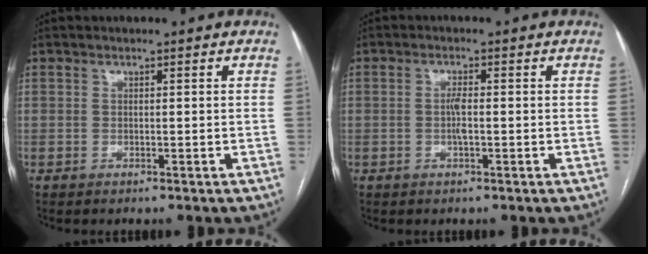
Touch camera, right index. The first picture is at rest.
{"total": 2.1, "force": [-0.3, 0.3, 2.1], "torque": [-0.042, 0.001, -0.007]}